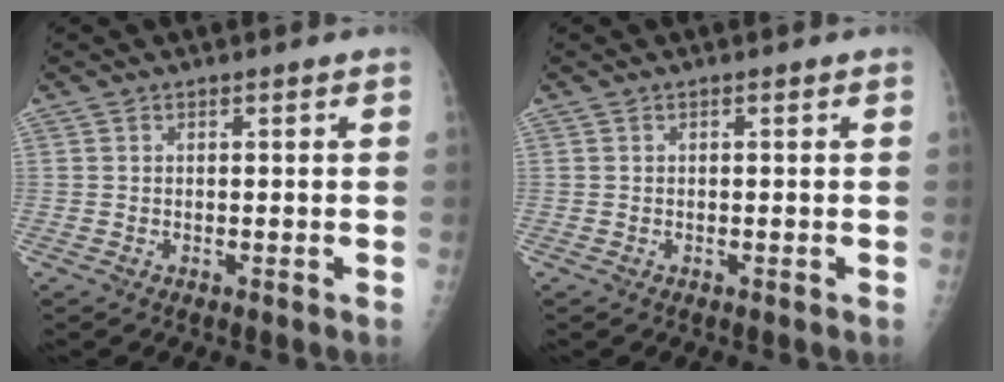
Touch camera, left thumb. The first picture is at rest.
{"total": 0.0}